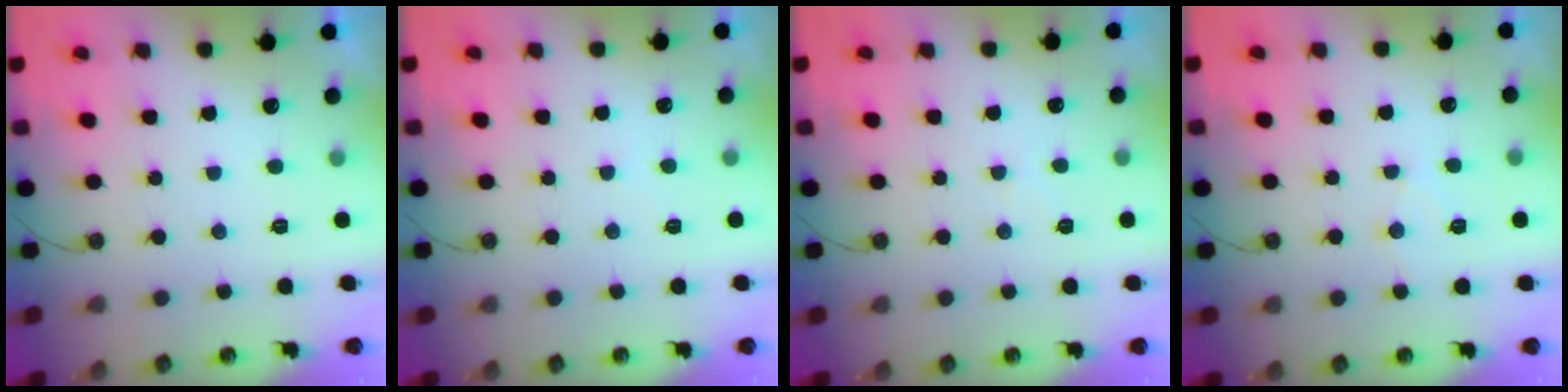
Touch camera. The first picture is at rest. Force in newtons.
{"total": 2.1, "press": 2.1, "slide": 0.4}
{"total": 4.1, "press": 4.1, "slide": 0.6}
{"total": 5.9, "press": 5.9, "slide": 0.3}